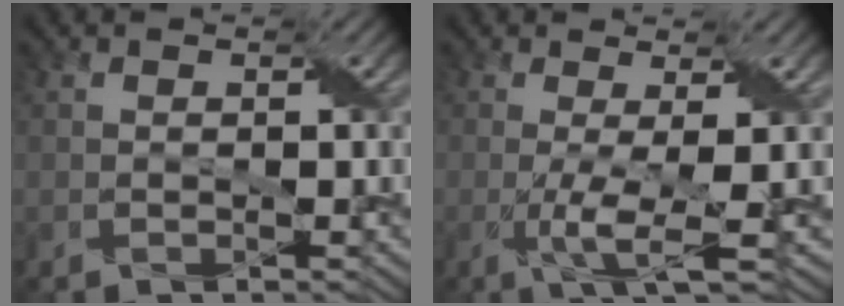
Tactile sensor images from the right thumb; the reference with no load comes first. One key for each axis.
{"total": 4.5, "fx": -0.6, "fy": 0.9, "fz": 4.4, "tx": -0.084, "ty": -0.003, "tz": -0.011}